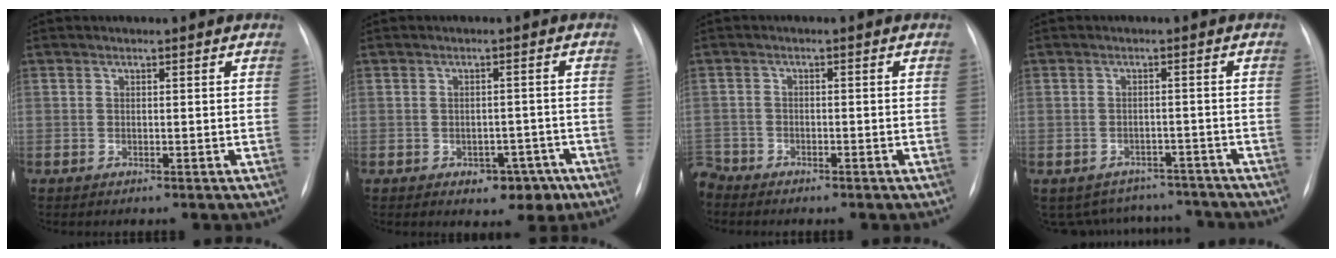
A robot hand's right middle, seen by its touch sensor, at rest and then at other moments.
{"total": 4.8, "force": [-2.6, 3.2, 2.5], "torque": [-0.021, 0.014, -0.025]}
{"total": 3.9, "force": [-3.5, 1.8, 0.4], "torque": [-0.007, -0.004, -0.067]}
{"total": 9.9, "force": [-9.0, 4.2, 0.6], "torque": [-0.010, 0.024, -0.109]}